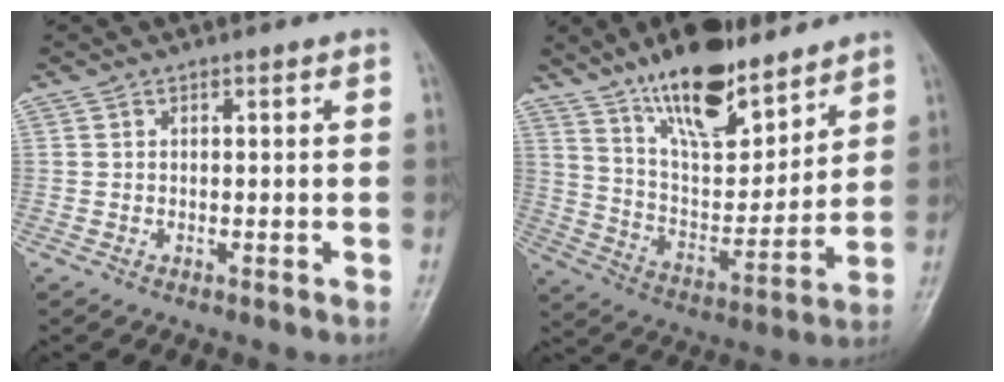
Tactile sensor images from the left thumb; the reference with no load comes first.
{"total": 18.9, "force": [13.6, 7.0, 11.0], "torque": [-0.134, -0.081, 0.240]}